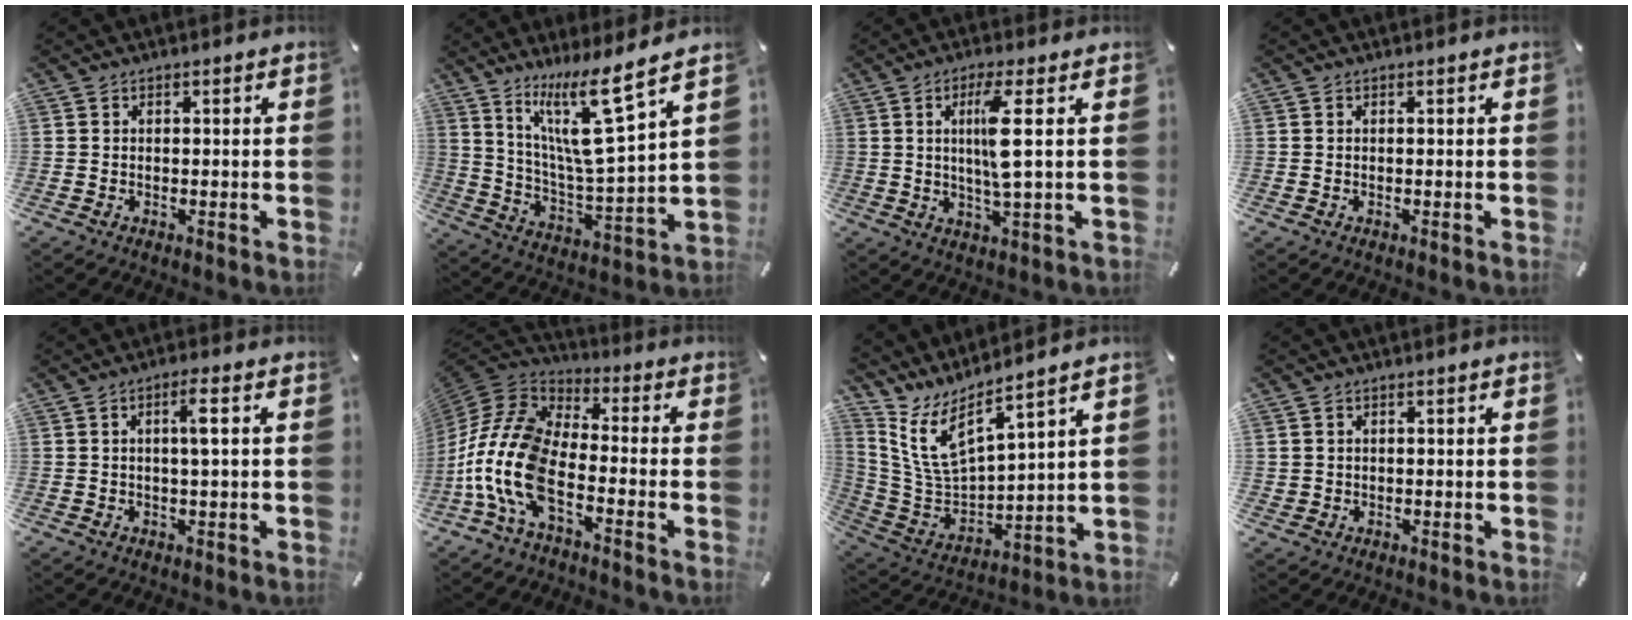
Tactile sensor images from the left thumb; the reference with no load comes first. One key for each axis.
{"total": 16.2, "fx": 11.2, "fy": 2.1, "fz": 11.5, "tx": -0.218, "ty": -0.070, "tz": 0.177}
{"total": 8.6, "fx": 1.4, "fy": 0.5, "fz": 8.4, "tx": -0.168, "ty": -0.008, "tz": 0.016}
{"total": 0.0}
{"total": 4.2, "fx": 0.7, "fy": 0.4, "fz": 4.1, "tx": -0.079, "ty": 0.002, "tz": 0.007}
{"total": 15.8, "fx": -6.4, "fy": 8.0, "fz": 12.0, "tx": -0.288, "ty": -0.003, "tz": -0.121}
{"total": 9.6, "fx": 7.0, "fy": 2.8, "fz": 6.0, "tx": -0.154, "ty": -0.063, "tz": 0.124}
{"total": 1.1, "fx": 0.4, "fy": 1.1, "fz": -0.1, "tx": 0.002, "ty": 0.004, "tz": 0.006}